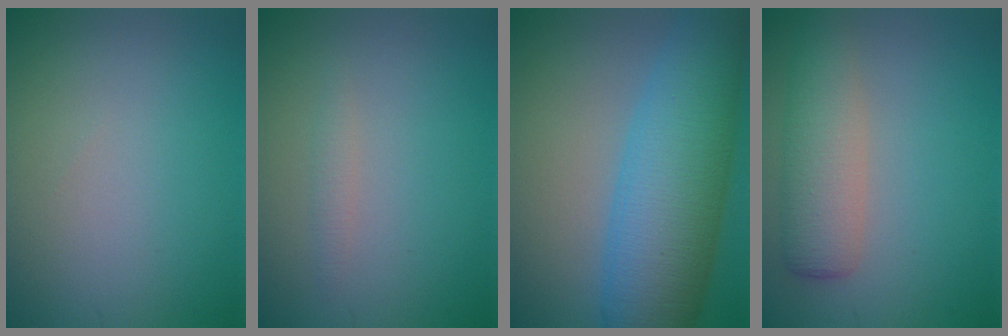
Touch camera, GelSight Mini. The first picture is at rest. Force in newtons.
{"total": 0.8, "press": 0.8, "slide": 0.1}
{"total": 10.7, "press": 10.7, "slide": 0.3}
{"total": 4.4, "press": 4.4, "slide": 0.4}